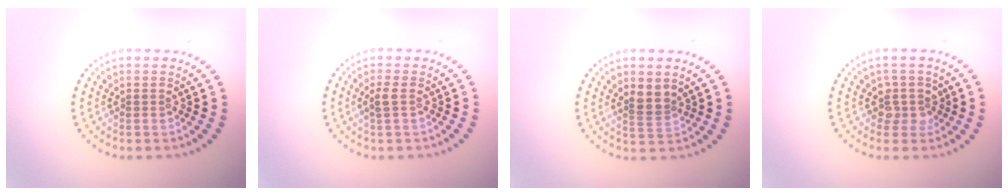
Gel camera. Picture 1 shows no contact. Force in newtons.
{"total": 1.1, "press": 1.0, "slide": 0.5}
{"total": 2.1, "press": 1.7, "slide": 1.3}
{"total": 2.0, "press": 1.6, "slide": 1.2}